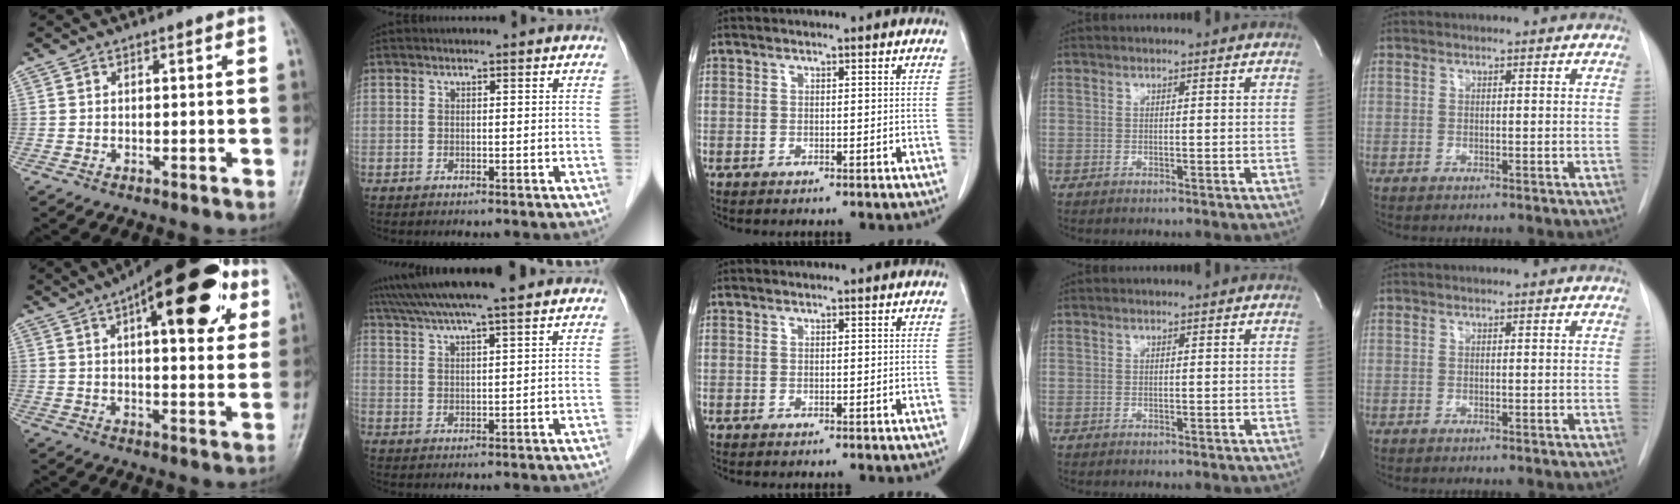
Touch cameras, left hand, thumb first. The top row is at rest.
{"thumb": {"total": 23.0, "force": [10.2, 9.0, 18.5], "torque": [-0.238, -0.002, 0.141]}, "index": {"total": 13.4, "force": [11.5, 0.3, 6.8], "torque": [-0.122, 0.037, 0.170]}}